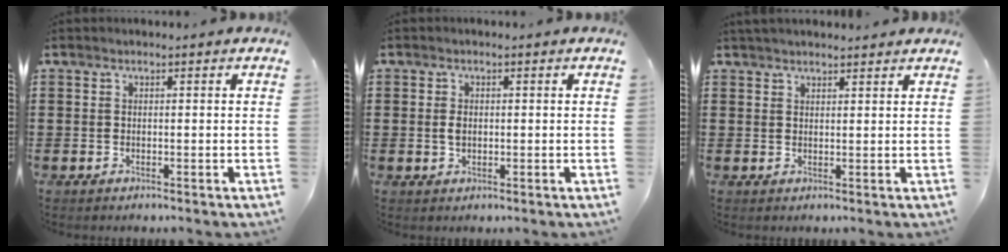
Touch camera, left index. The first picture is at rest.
{"total": 1.6, "force": [0.0, 1.0, 1.3], "torque": [-0.028, 0.004, -0.002]}
{"total": 1.9, "force": [1.8, 0.3, 0.4], "torque": [-0.012, 0.004, 0.036]}